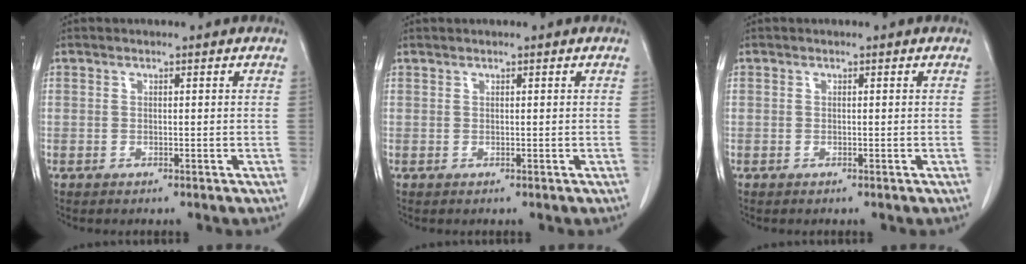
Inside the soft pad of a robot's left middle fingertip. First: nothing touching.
{"total": 0.0}
{"total": 0.0}